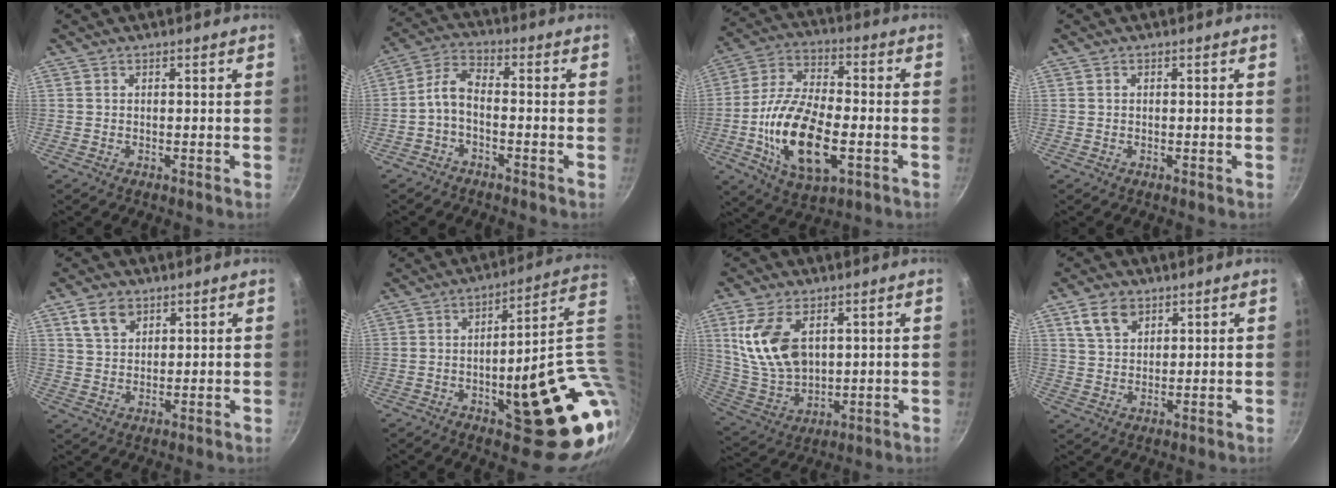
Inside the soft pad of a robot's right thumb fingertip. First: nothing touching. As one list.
[{"total": 5.8, "force": [-2.3, 2.9, 4.4], "torque": [-0.095, 0.038, -0.052]}, {"total": 19.0, "force": [-4.5, 9.2, 16.0], "torque": [-0.296, 0.019, -0.085]}, {"total": 0.7, "force": [0.2, 0.5, 0.4], "torque": [-0.005, 0.003, 0.004]}, {"total": 6.1, "force": [3.4, 4.0, 3.1], "torque": [-0.043, -0.008, 0.066]}, {"total": 24.6, "force": [-1.4, 8.0, 23.2], "torque": [-0.259, 0.000, -0.002]}, {"total": 14.3, "force": [4.4, 8.7, 10.4], "torque": [-0.184, -0.024, 0.102]}, {"total": 6.6, "force": [3.6, 4.3, 3.4], "torque": [-0.048, -0.008, 0.071]}]